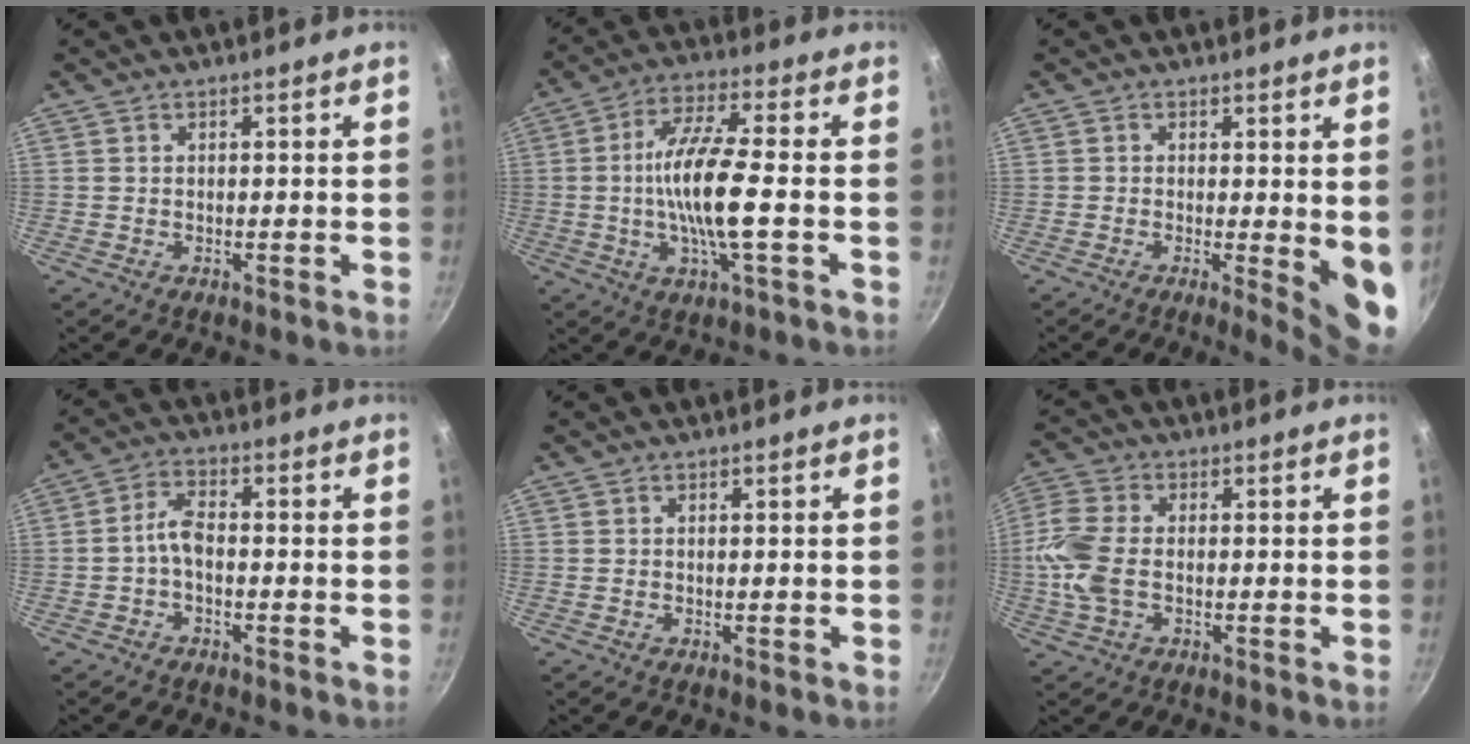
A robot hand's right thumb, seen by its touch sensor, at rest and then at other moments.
{"total": 12.6, "force": [-1.5, 2.7, 12.3], "torque": [-0.235, 0.018, -0.036]}
{"total": 7.6, "force": [-0.4, 2.4, 7.2], "torque": [-0.080, -0.017, -0.004]}
{"total": 4.2, "force": [-1.4, 2.1, 3.4], "torque": [-0.069, 0.024, -0.034]}
{"total": 0.0}
{"total": 8.8, "force": [-1.0, 5.2, 7.0], "torque": [-0.159, 0.012, -0.032]}